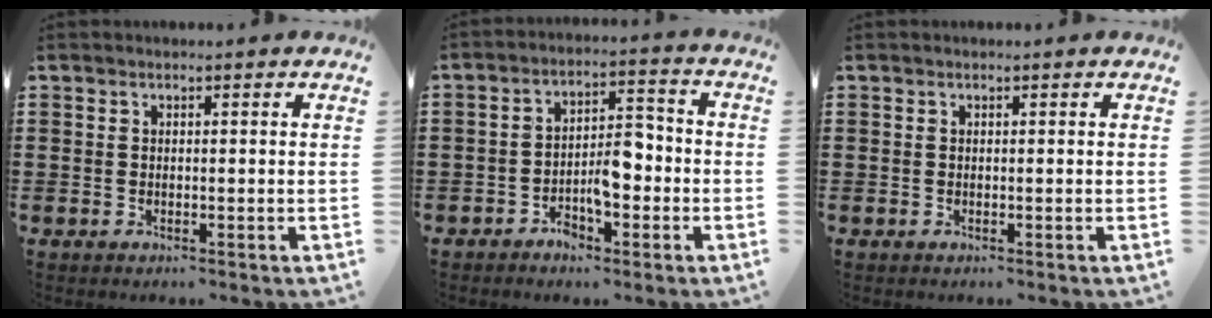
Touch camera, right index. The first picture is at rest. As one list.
[{"total": 6.0, "force": [-2.3, 3.0, 4.6], "torque": [-0.073, 0.008, -0.045]}, {"total": 0.0}]